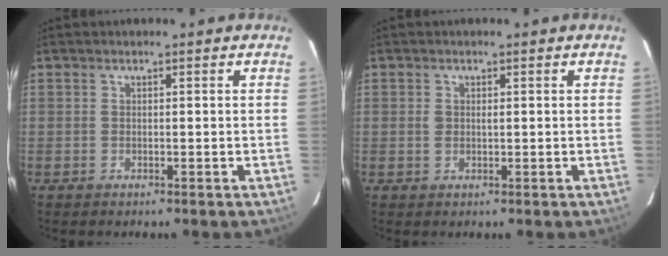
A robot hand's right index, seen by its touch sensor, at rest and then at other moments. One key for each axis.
{"total": 1.4, "fx": 0.2, "fy": 0.8, "fz": 1.2, "tx": -0.025, "ty": 0.002, "tz": 0.005}